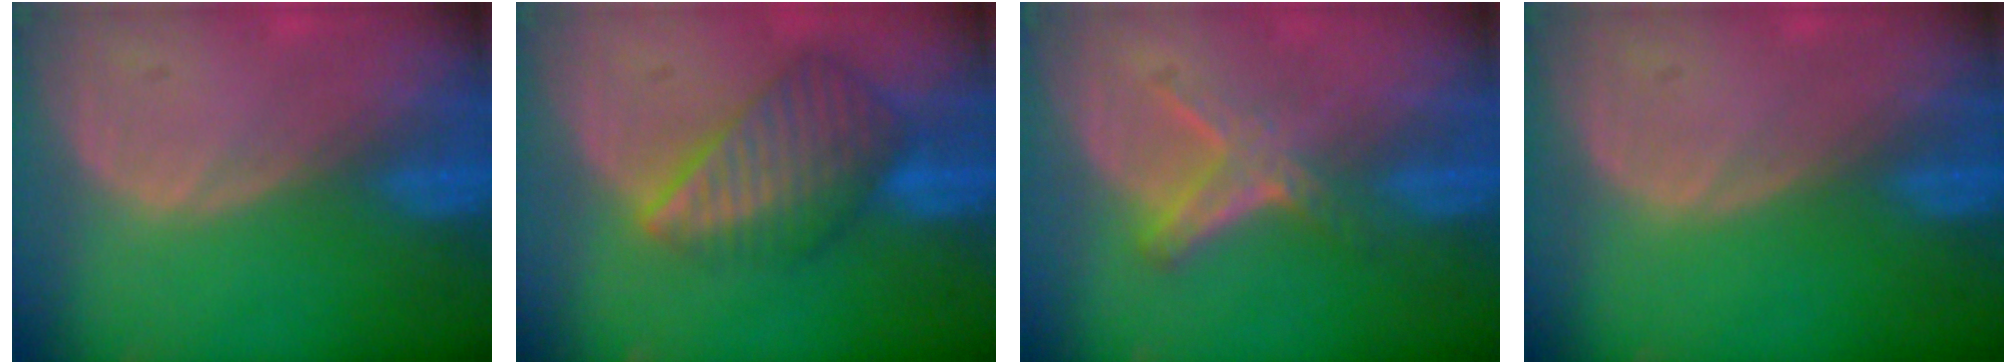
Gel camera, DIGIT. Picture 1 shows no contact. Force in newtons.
{"total": 8.6, "press": 7.5, "slide": 4.1}
{"total": 5.0, "press": 4.7, "slide": 1.5}
{"total": 0.0}